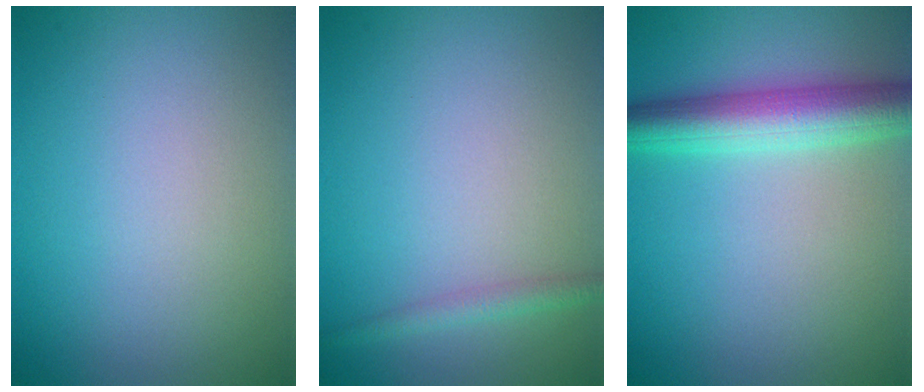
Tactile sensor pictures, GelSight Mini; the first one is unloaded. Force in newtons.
{"total": 1.4, "press": 1.4, "slide": 0.0}
{"total": 5.6, "press": 5.6, "slide": 0.2}